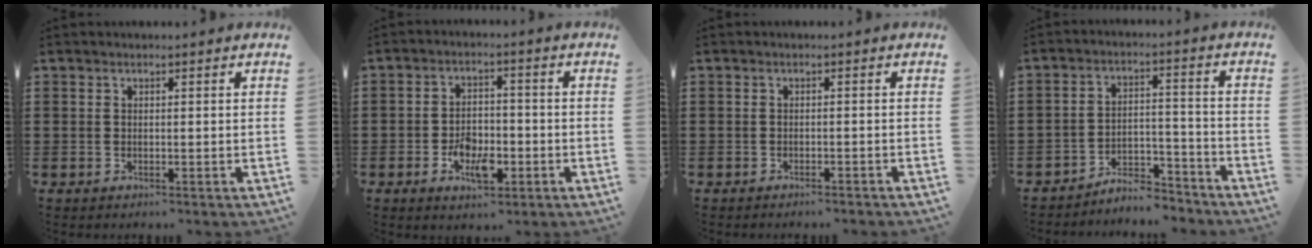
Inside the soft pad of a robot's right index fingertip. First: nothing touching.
{"total": 6.0, "force": [-2.2, 3.4, 4.4], "torque": [-0.079, 0.004, -0.042]}
{"total": 1.0, "force": [-0.9, -0.1, 0.0], "torque": [-0.004, 0.000, -0.019]}
{"total": 5.4, "force": [-5.2, 1.0, 0.9], "torque": [-0.015, 0.013, -0.103]}